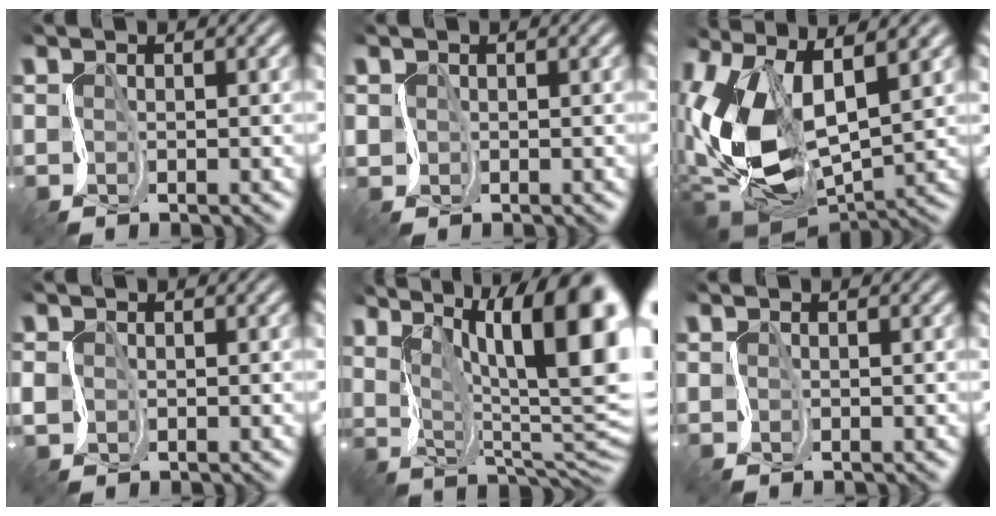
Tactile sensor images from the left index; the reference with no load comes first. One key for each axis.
{"total": 0.5, "fx": -0.1, "fy": 0.4, "fz": -0.4, "tx": 0.000, "ty": 0.002, "tz": 0.001}
{"total": 13.7, "fx": 1.3, "fy": 7.5, "fz": 11.4, "tx": -0.262, "ty": -0.012, "tz": 0.024}
{"total": 0.8, "fx": -0.4, "fy": 0.7, "fz": 0.0, "tx": -0.012, "ty": 0.000, "tz": -0.005}
{"total": 16.0, "fx": 5.1, "fy": 5.8, "fz": 14.0, "tx": -0.199, "ty": 0.022, "tz": 0.088}
{"total": 0.0}